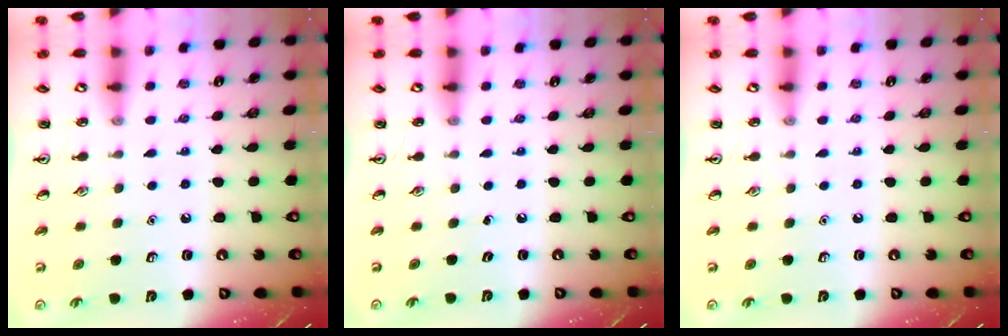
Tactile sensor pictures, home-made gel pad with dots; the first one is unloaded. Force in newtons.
{"total": 0.0}
{"total": 0.0}